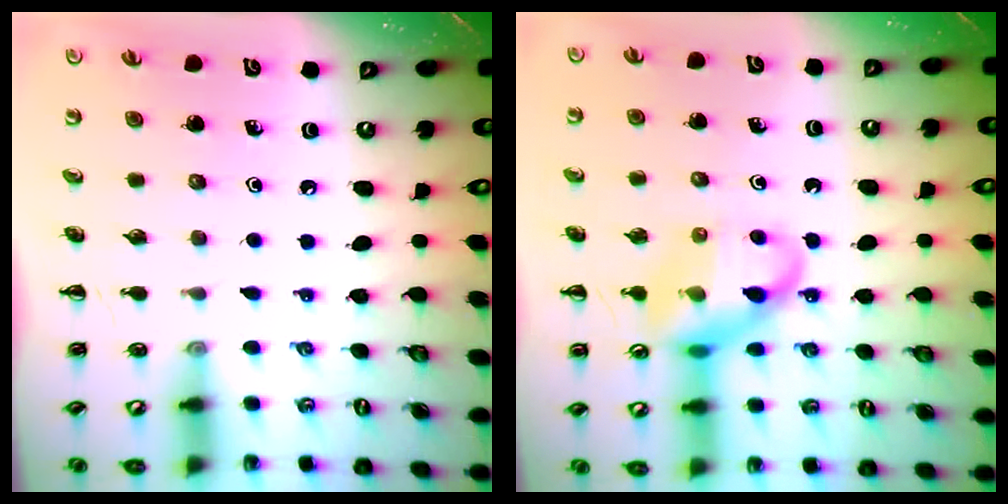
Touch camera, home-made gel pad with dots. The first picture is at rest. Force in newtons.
{"total": 13.4, "press": 13.2, "slide": 2.3}